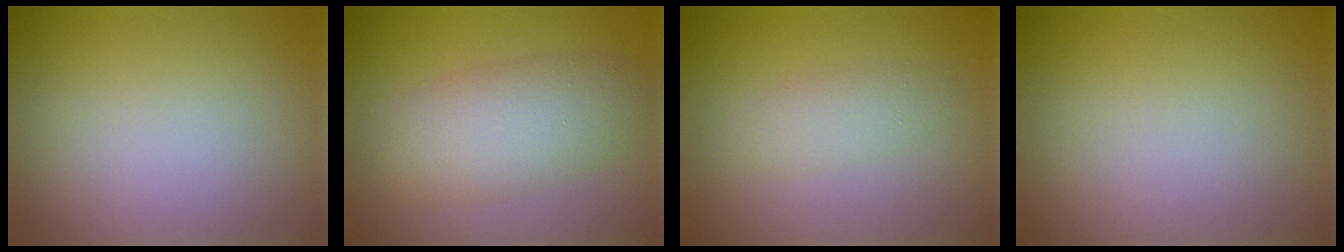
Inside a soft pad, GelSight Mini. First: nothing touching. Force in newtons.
{"total": 5.3, "press": 5.3, "slide": 0.0}
{"total": 1.7, "press": 1.7, "slide": 0.0}
{"total": 0.0}